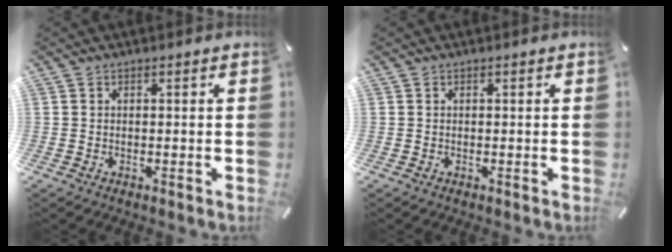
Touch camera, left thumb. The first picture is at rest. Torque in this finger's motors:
{"motor_torque": [-0.17, -0.17, -0.01, 0.08, 0.00]}